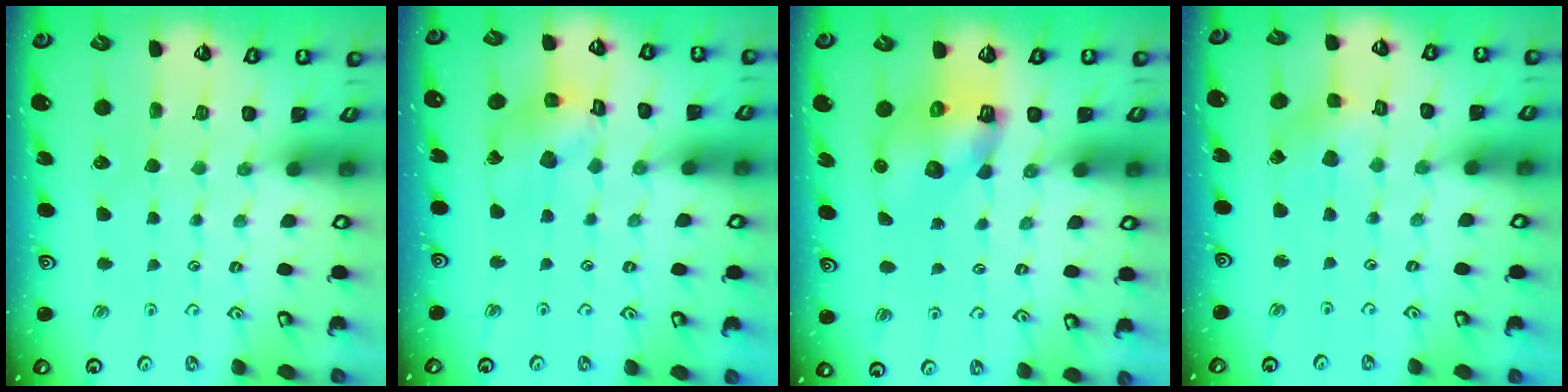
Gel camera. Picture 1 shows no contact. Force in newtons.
{"total": 10.1, "press": 10.0, "slide": 1.2}
{"total": 8.2, "press": 8.1, "slide": 1.0}
{"total": 2.5, "press": 2.5, "slide": 0.2}